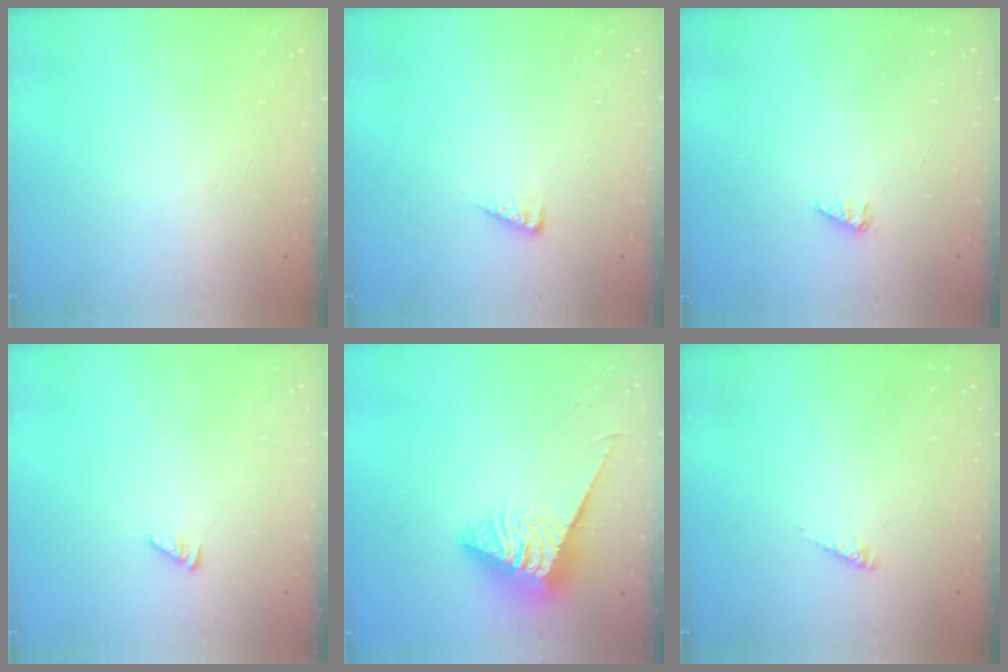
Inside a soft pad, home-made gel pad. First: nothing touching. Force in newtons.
{"total": 3.2, "press": 3.2, "slide": 0.5}
{"total": 1.4, "press": 1.4, "slide": 0.3}
{"total": 2.2, "press": 2.1, "slide": 0.4}
{"total": 7.0, "press": 7.0, "slide": 0.3}
{"total": 1.4, "press": 1.4, "slide": 0.2}